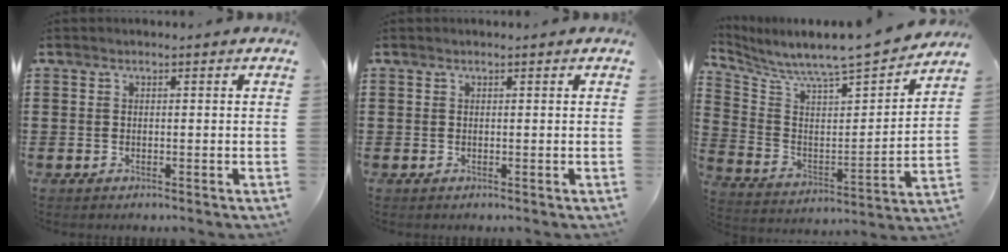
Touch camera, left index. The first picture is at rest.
{"total": 0.0}
{"total": 6.3, "force": [6.2, 0.1, 1.3], "torque": [-0.064, -0.065, 0.096]}